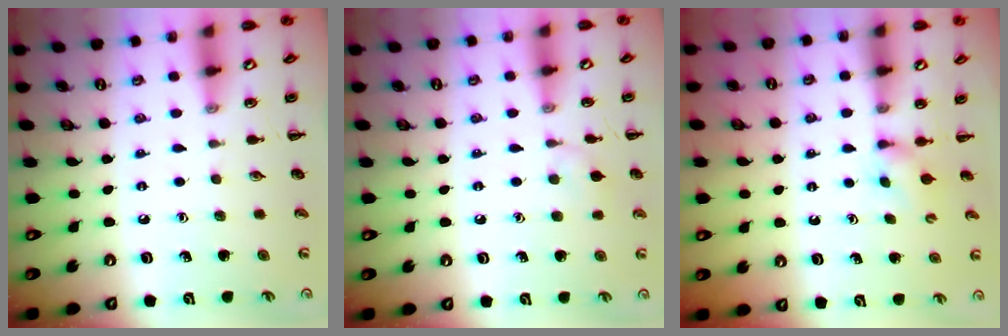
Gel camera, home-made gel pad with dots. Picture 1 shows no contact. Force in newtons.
{"total": 5.6, "press": 5.3, "slide": 1.9}
{"total": 2.9, "press": 2.7, "slide": 1.1}